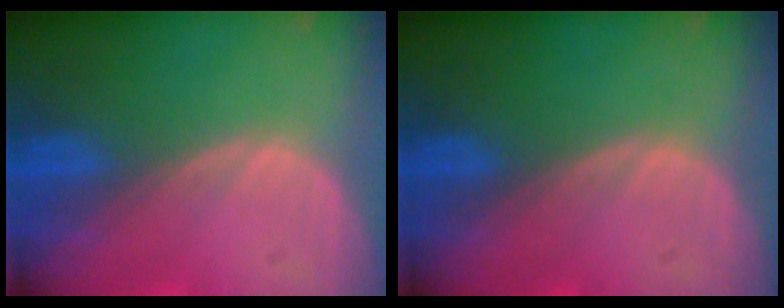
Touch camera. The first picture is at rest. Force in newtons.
{"total": 0.0}